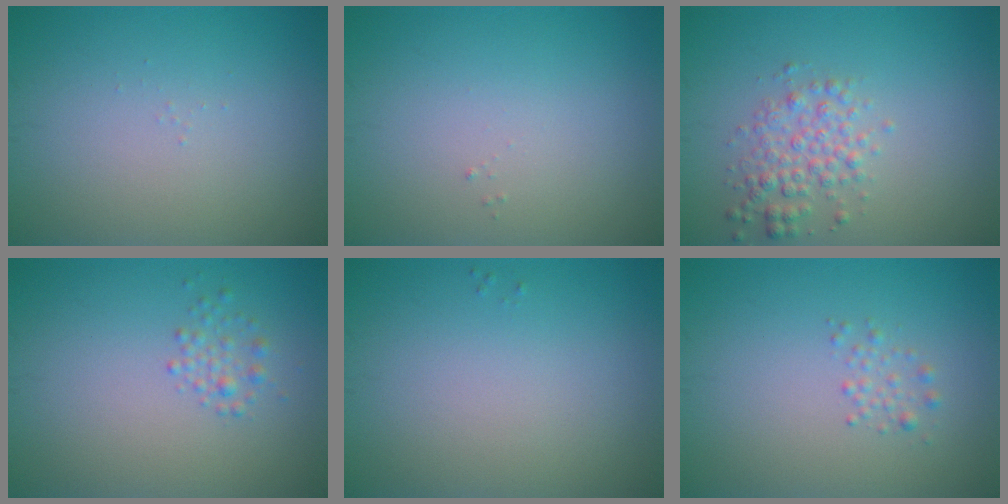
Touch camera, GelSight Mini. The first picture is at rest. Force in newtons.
{"total": 0.0}
{"total": 2.8, "press": 2.8, "slide": 0.0}
{"total": 1.4, "press": 1.4, "slide": 0.1}
{"total": 0.0}
{"total": 1.5, "press": 1.5, "slide": 0.0}